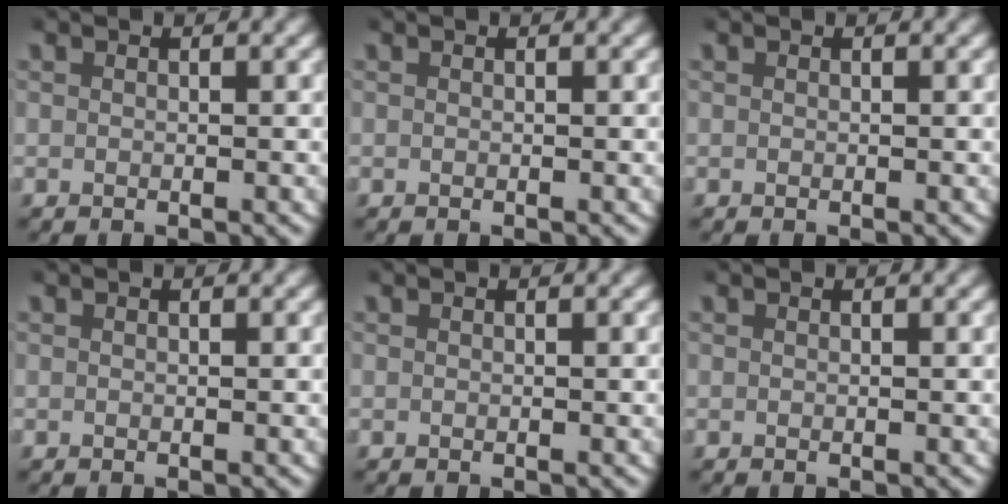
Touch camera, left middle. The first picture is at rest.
{"total": 0.0}
{"total": 0.0}
{"total": 0.0}
{"total": 0.0}
{"total": 0.0}